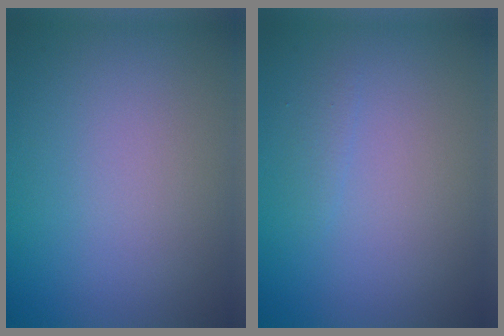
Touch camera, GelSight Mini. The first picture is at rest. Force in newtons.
{"total": 0.6, "press": 0.6, "slide": 0.1}